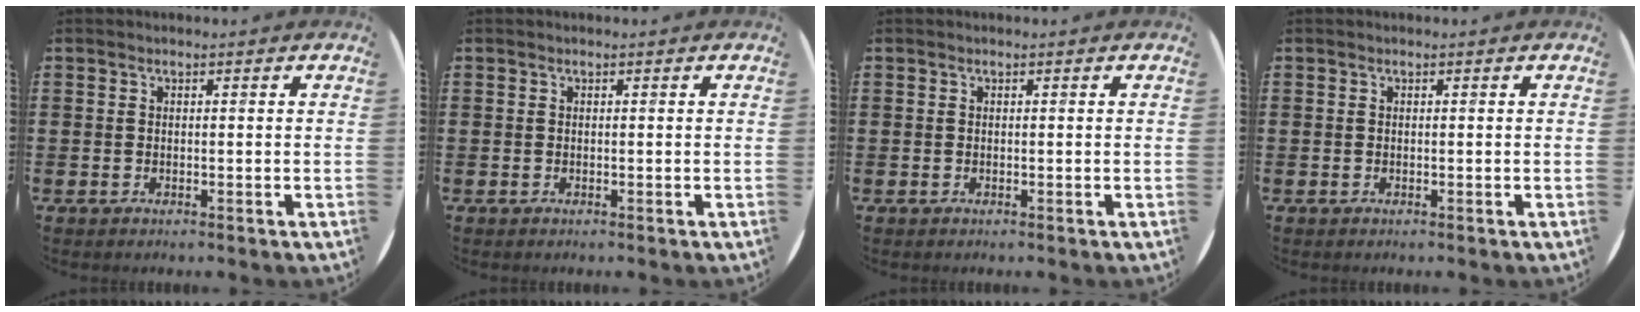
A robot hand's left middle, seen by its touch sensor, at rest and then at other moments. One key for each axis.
{"total": 0.0}
{"total": 0.0}
{"total": 0.0}